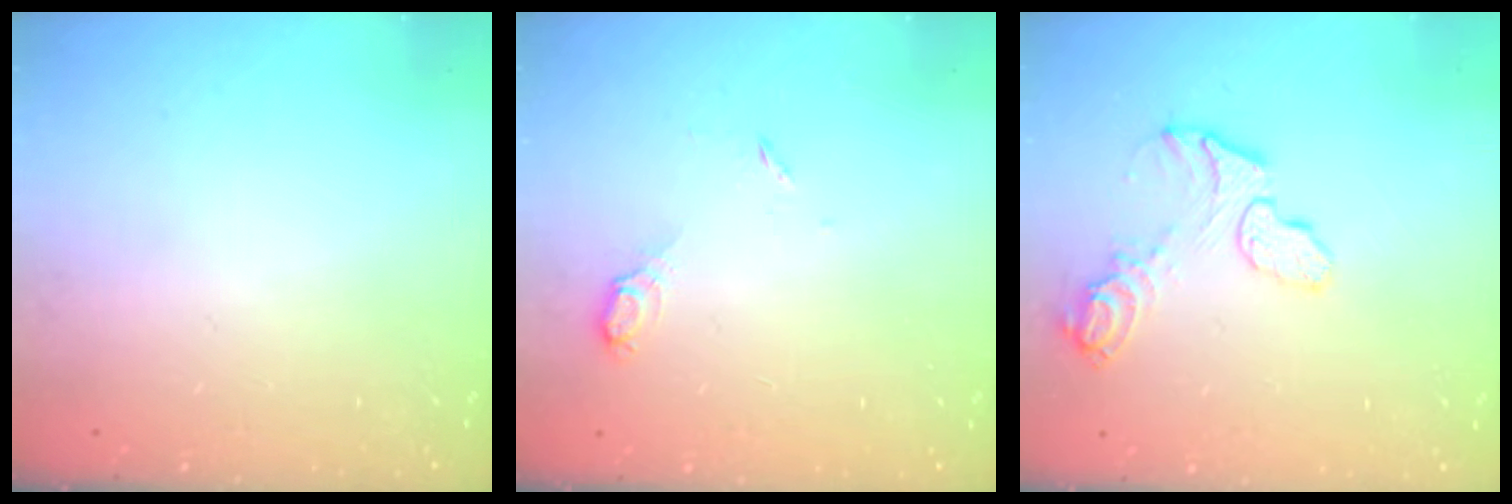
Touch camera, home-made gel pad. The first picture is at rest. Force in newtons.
{"total": 5.4, "press": 5.3, "slide": 0.5}
{"total": 10.3, "press": 10.3, "slide": 0.9}